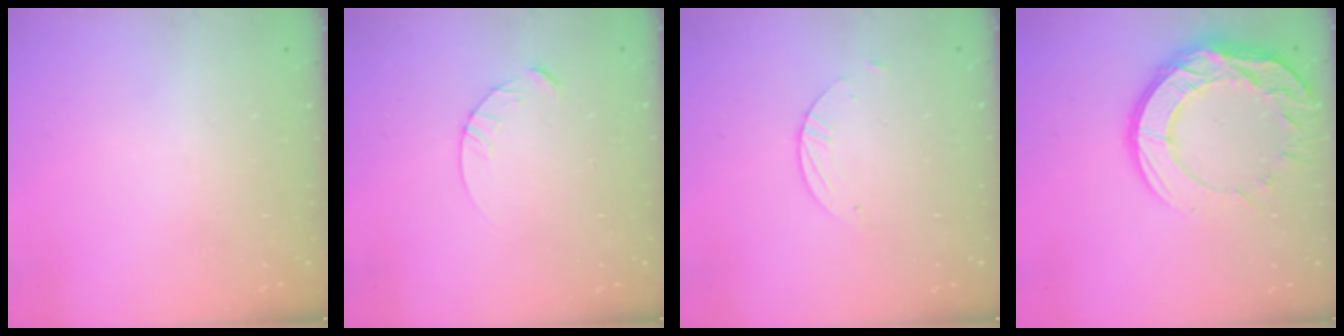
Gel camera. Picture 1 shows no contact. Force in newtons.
{"total": 4.6, "press": 4.5, "slide": 0.5}
{"total": 2.1, "press": 2.1, "slide": 0.2}
{"total": 15.6, "press": 15.5, "slide": 1.1}